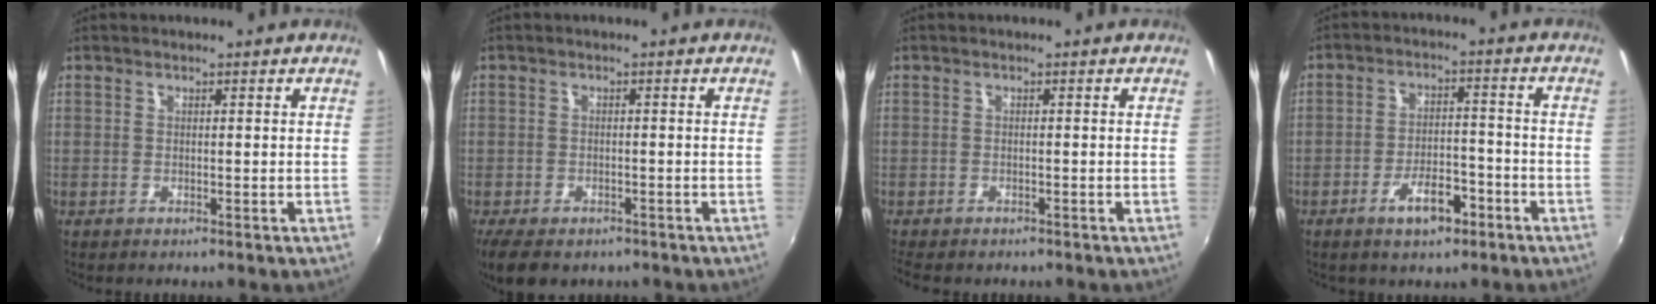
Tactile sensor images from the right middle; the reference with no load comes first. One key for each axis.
{"total": 6.9, "fx": -4.8, "fy": 3.6, "fz": 3.4, "tx": -0.078, "ty": -0.019, "tz": -0.076}
{"total": 3.7, "fx": -3.1, "fy": 1.3, "fz": 1.5, "tx": -0.038, "ty": -0.020, "tz": -0.049}
{"total": 6.9, "fx": -4.1, "fy": 3.1, "fz": 4.5, "tx": -0.084, "ty": 0.009, "tz": -0.057}